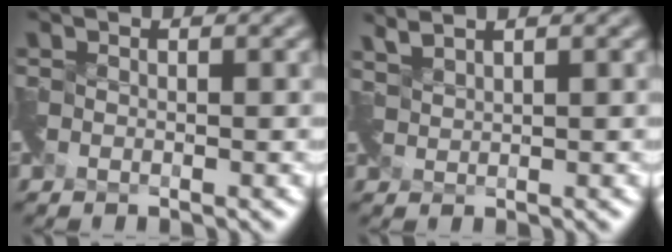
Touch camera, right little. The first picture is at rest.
{"total": 2.1, "force": [2.1, -0.3, -0.2], "torque": [-0.012, 0.008, 0.054]}